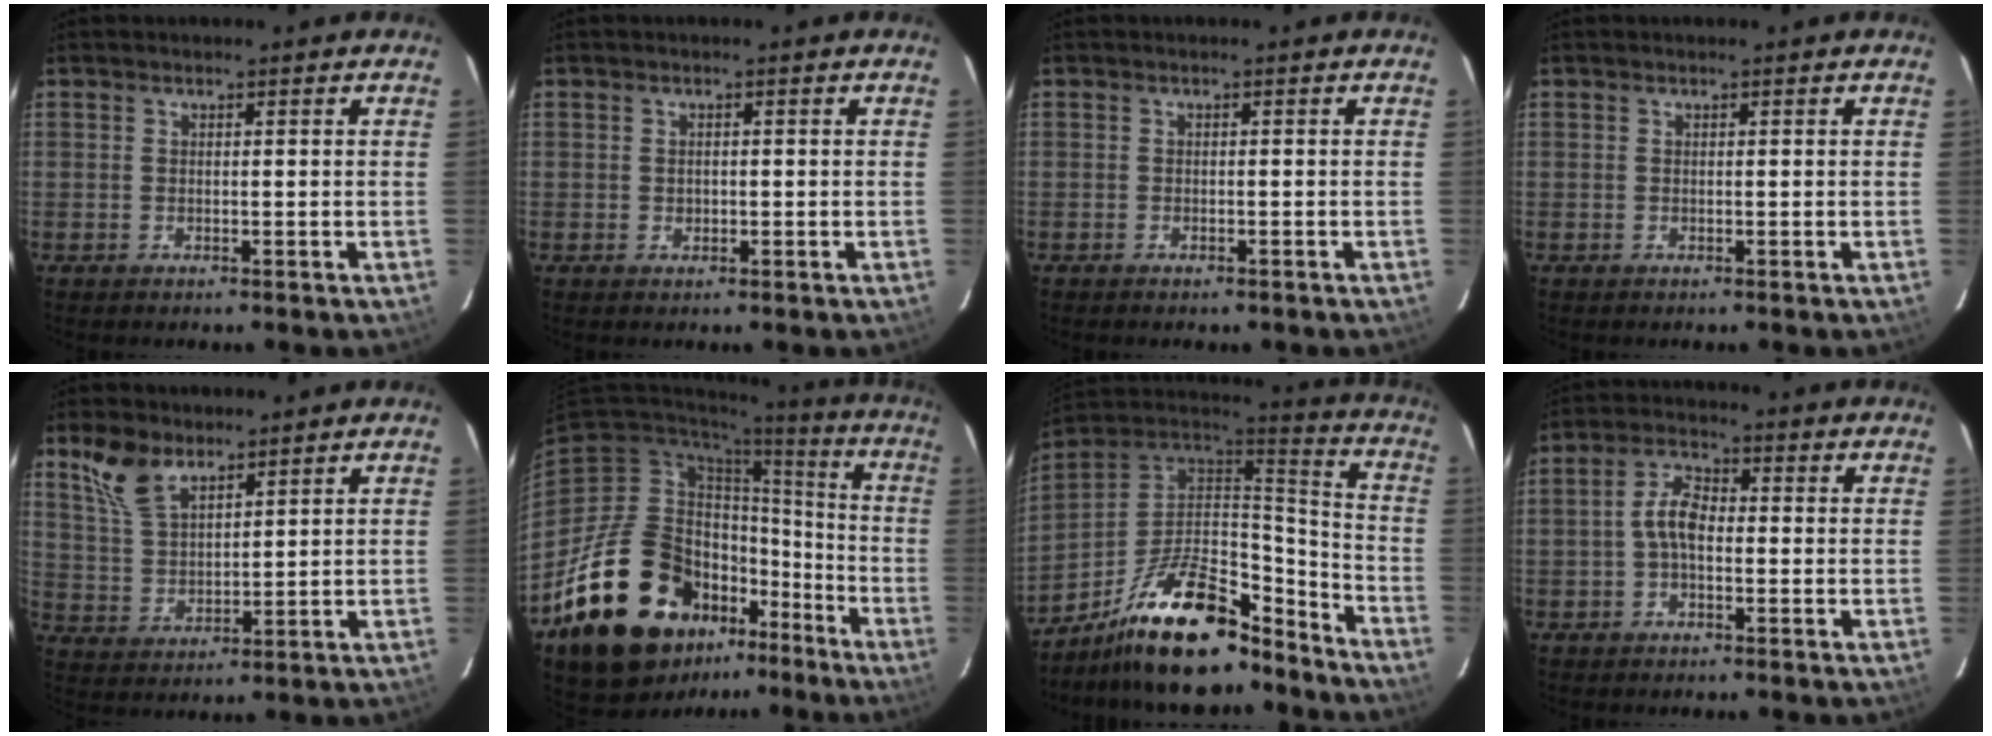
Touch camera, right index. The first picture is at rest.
{"total": 1.0, "force": [-0.1, 0.9, 0.3], "torque": [-0.002, 0.002, -0.001]}
{"total": 1.3, "force": [-1.0, 0.7, 0.4], "torque": [-0.012, 0.000, -0.014]}
{"total": 0.0}
{"total": 8.3, "force": [5.8, 3.9, 4.4], "torque": [-0.089, 0.014, 0.122]}
{"total": 23.9, "force": [-12.3, 14.7, 14.2], "torque": [-0.277, 0.012, -0.183]}
{"total": 22.2, "force": [-15.6, 8.1, 13.5], "torque": [-0.243, 0.011, -0.253]}
{"total": 4.9, "force": [-0.8, 2.7, 4.1], "torque": [-0.084, 0.017, -0.015]}